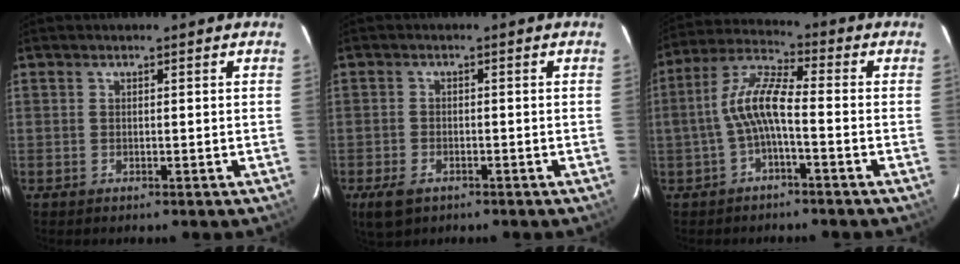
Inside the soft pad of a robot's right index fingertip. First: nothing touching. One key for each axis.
{"total": 5.1, "fx": -3.1, "fy": 2.9, "fz": 2.9, "tx": -0.071, "ty": -0.013, "tz": -0.055}
{"total": 7.7, "fx": -2.0, "fy": 1.8, "fz": 7.2, "tx": -0.168, "ty": 0.017, "tz": -0.037}